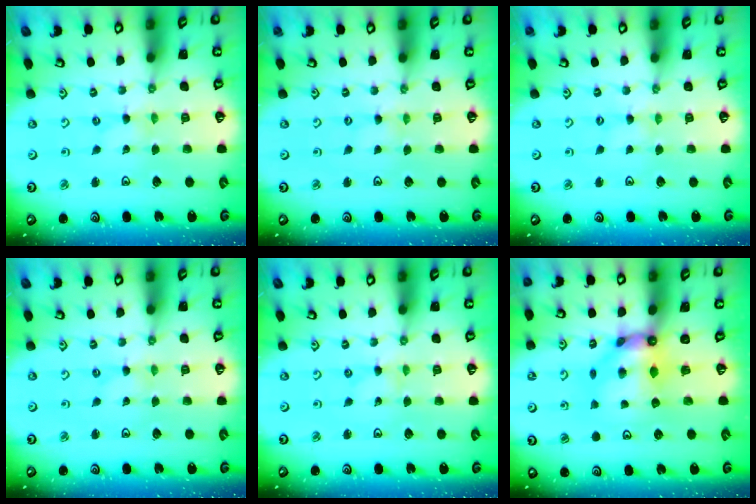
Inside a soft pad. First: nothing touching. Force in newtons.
{"total": 0.0}
{"total": 1.1, "press": 1.1, "slide": 0.2}
{"total": 0.0}
{"total": 0.0}
{"total": 8.3, "press": 8.3, "slide": 0.8}